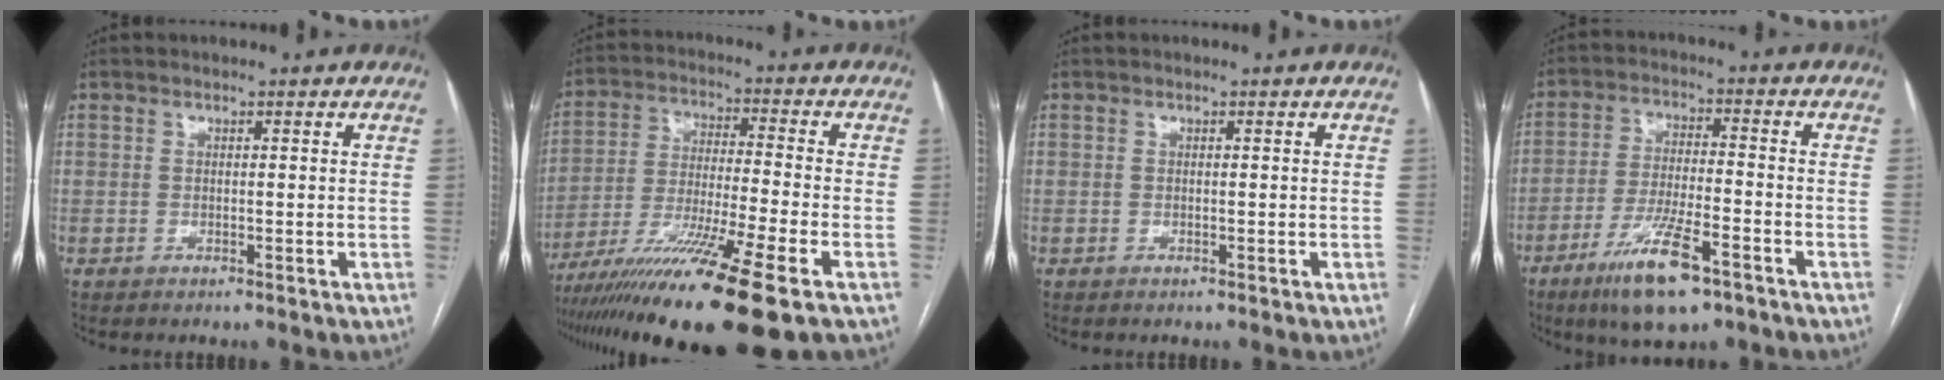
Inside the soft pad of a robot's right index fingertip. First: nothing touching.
{"total": 18.3, "force": [-11.9, -0.6, 13.9], "torque": [-0.230, -0.048, -0.206]}
{"total": 0.0}
{"total": 11.0, "force": [-6.7, 2.1, 8.5], "torque": [-0.165, -0.019, -0.113]}